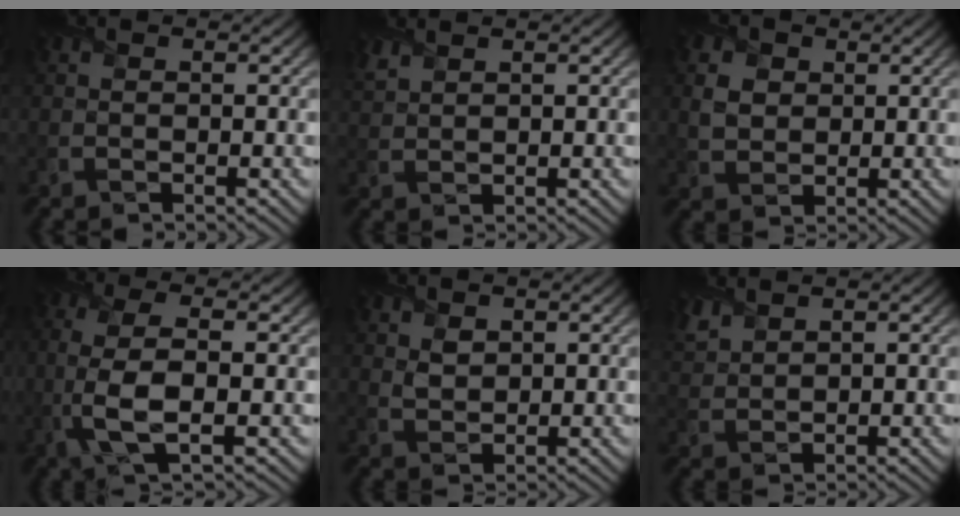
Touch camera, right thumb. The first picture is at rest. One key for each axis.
{"total": 2.2, "fx": 2.0, "fy": 0.5, "fz": 0.7, "tx": -0.025, "ty": 0.006, "tz": 0.051}
{"total": 4.0, "fx": 1.4, "fy": 3.1, "fz": 2.0, "tx": -0.055, "ty": -0.001, "tz": 0.026}
{"total": 6.9, "fx": -1.3, "fy": 2.5, "fz": 6.3, "tx": -0.152, "ty": 0.002, "tz": -0.027}
{"total": 2.4, "fx": 1.5, "fy": 1.5, "fz": 1.2, "tx": -0.031, "ty": -0.005, "tz": 0.033}
{"total": 3.9, "fx": 3.3, "fy": 1.2, "fz": 1.6, "tx": -0.052, "ty": 0.010, "tz": 0.076}